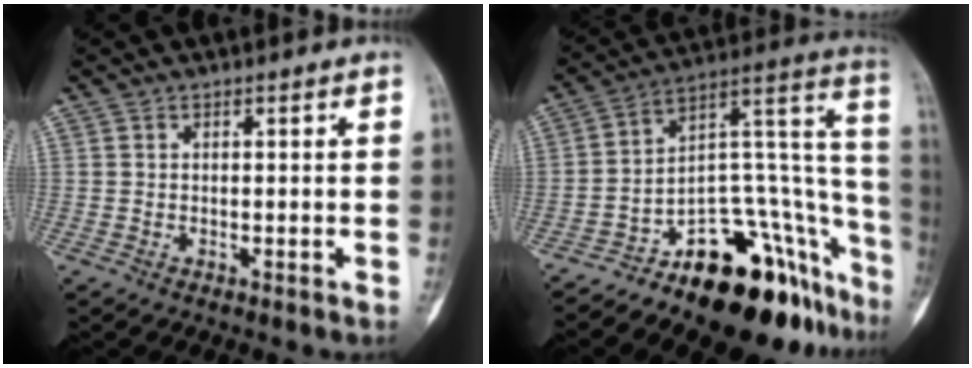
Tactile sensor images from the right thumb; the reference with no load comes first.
{"total": 25.3, "force": [-15.2, 10.6, 17.2], "torque": [-0.120, 0.133, -0.226]}